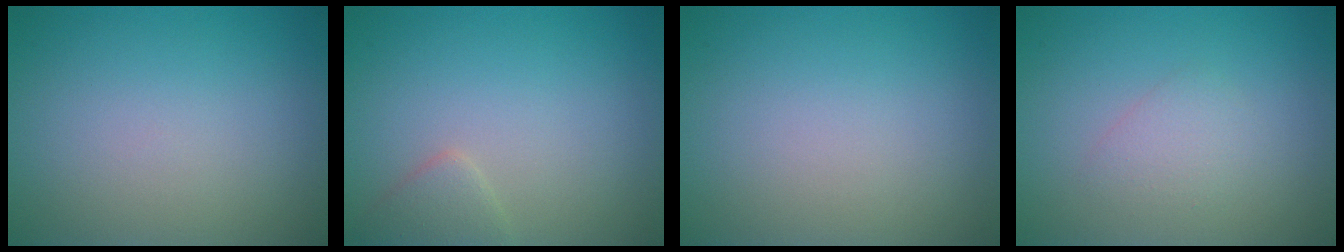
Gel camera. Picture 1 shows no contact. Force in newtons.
{"total": 1.6, "press": 1.6, "slide": 0.1}
{"total": 0.0}
{"total": 1.6, "press": 1.6, "slide": 0.0}